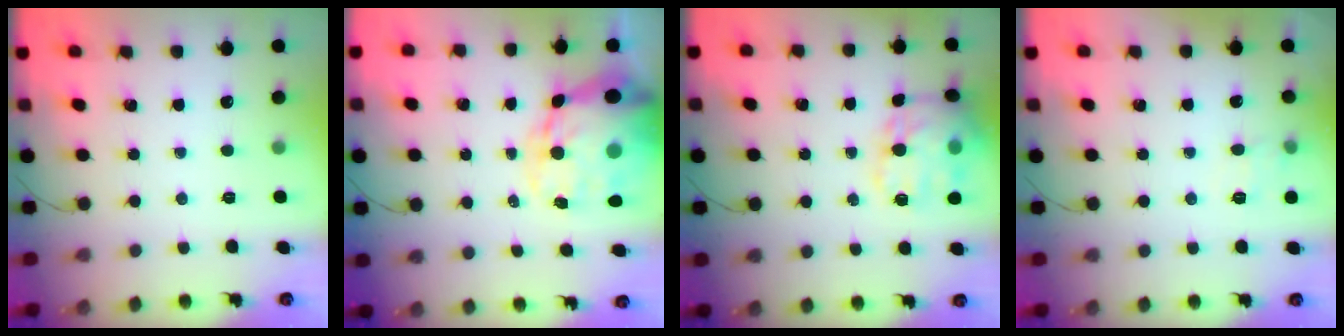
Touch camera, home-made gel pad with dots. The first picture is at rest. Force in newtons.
{"total": 22.2, "press": 21.4, "slide": 5.9}
{"total": 18.0, "press": 17.9, "slide": 1.7}
{"total": 4.9, "press": 4.5, "slide": 1.7}